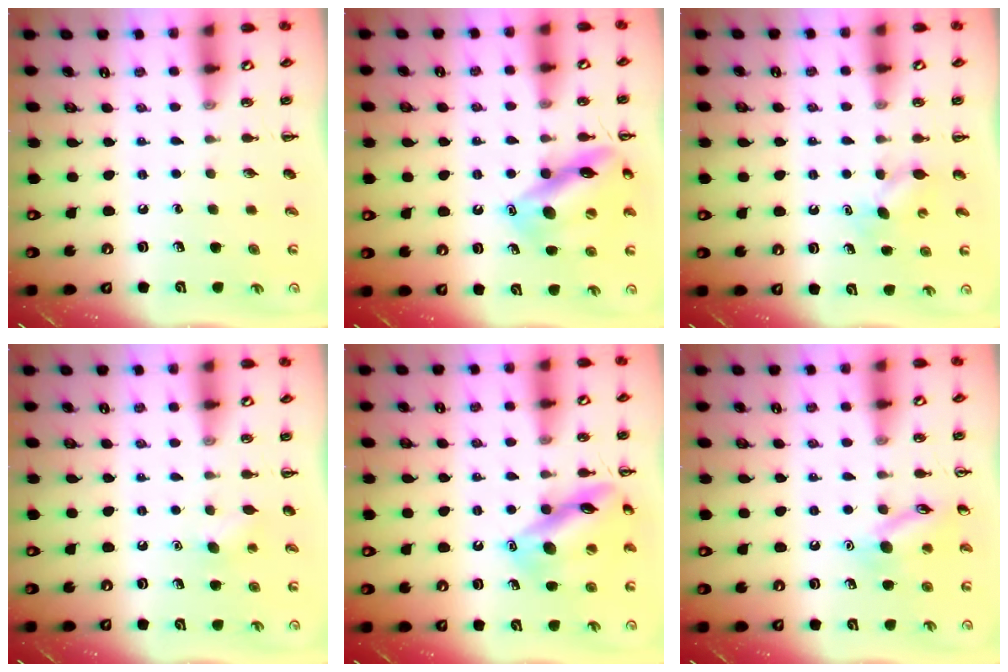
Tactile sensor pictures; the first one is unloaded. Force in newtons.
{"total": 14.5, "press": 14.4, "slide": 1.3}
{"total": 4.1, "press": 3.9, "slide": 1.3}
{"total": 3.9, "press": 3.7, "slide": 1.1}
{"total": 14.0, "press": 13.9, "slide": 1.4}
{"total": 11.5, "press": 11.4, "slide": 1.3}